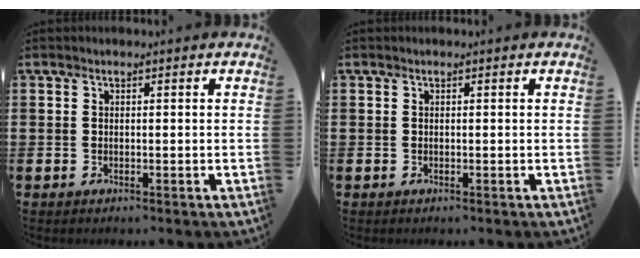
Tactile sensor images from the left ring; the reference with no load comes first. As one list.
[{"total": 0.0}]